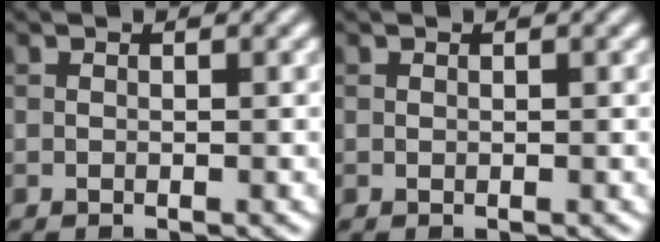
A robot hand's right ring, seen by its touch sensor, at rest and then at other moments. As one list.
[{"total": 0.0}]